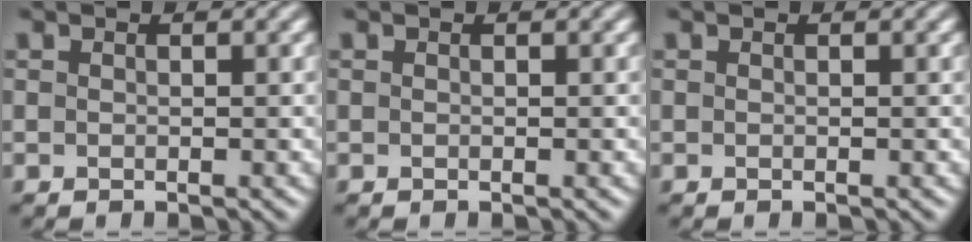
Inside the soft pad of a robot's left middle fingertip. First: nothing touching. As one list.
[{"total": 0.0}, {"total": 0.0}]